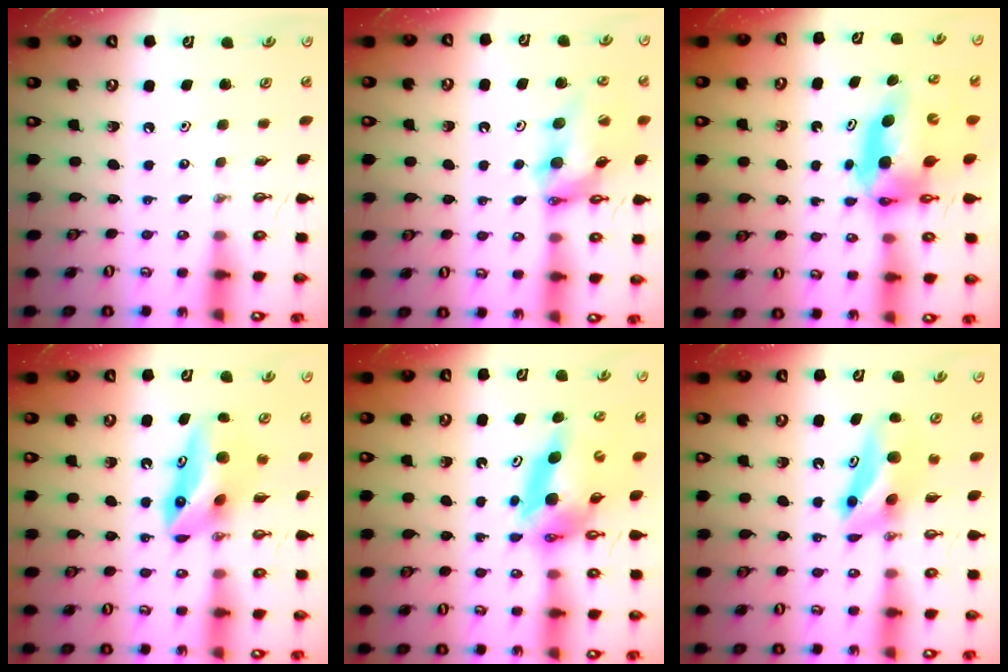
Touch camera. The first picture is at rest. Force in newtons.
{"total": 13.3, "press": 12.9, "slide": 3.2}
{"total": 7.4, "press": 7.3, "slide": 0.9}
{"total": 9.8, "press": 8.8, "slide": 4.2}
{"total": 11.0, "press": 11.0, "slide": 1.0}
{"total": 8.6, "press": 7.8, "slide": 3.6}